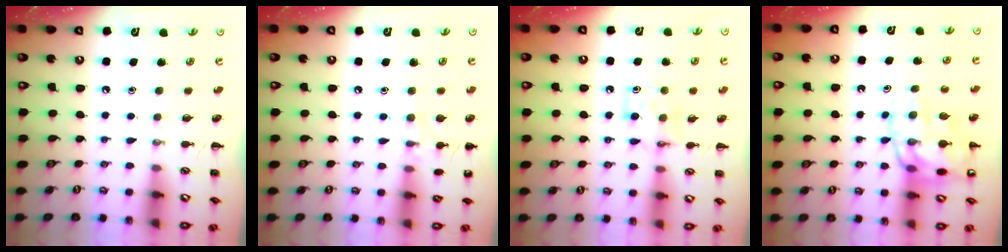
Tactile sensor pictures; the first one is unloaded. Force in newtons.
{"total": 7.7, "press": 7.5, "slide": 2.1}
{"total": 5.6, "press": 5.5, "slide": 1.2}
{"total": 14.3, "press": 14.2, "slide": 2.3}